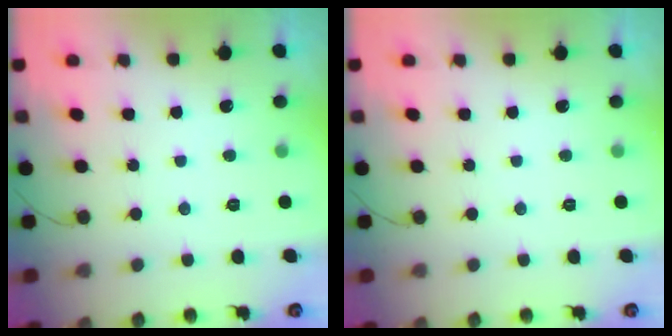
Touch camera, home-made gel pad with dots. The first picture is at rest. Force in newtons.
{"total": 0.0}